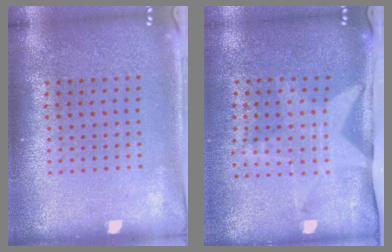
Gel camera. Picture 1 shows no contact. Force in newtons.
{"total": 2.0, "press": 1.5, "slide": 1.3}